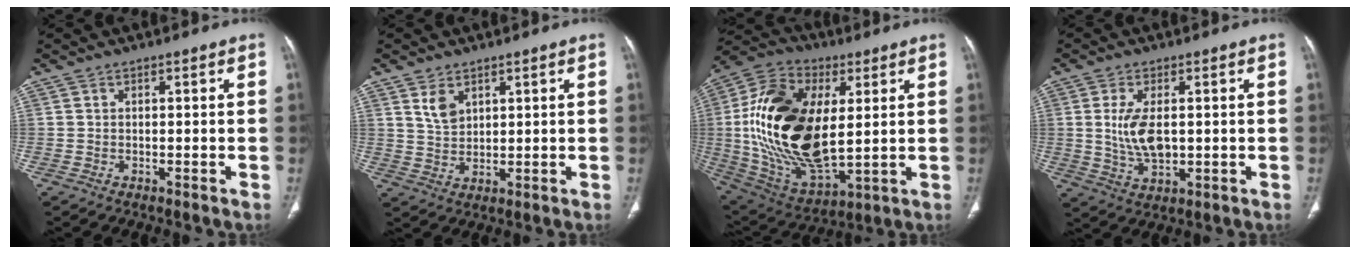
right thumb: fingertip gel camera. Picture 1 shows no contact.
{"total": 4.4, "force": [2.5, 2.7, 2.5], "torque": [-0.038, -0.016, 0.057]}
{"total": 28.8, "force": [3.0, 16.9, 23.2], "torque": [-0.425, -0.012, 0.062]}
{"total": 7.7, "force": [0.8, 3.8, 6.6], "torque": [-0.133, -0.011, 0.021]}